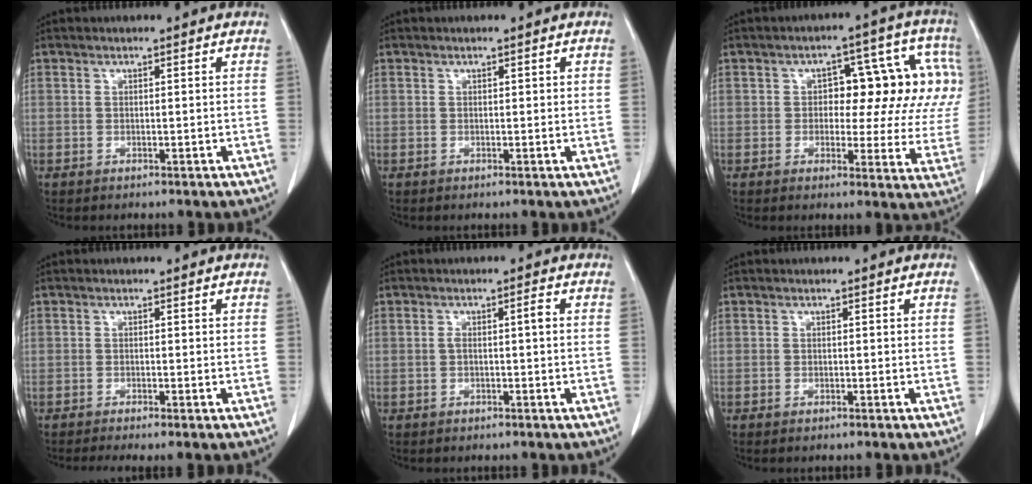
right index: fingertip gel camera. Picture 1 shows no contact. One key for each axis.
{"total": 0.6, "fx": 0.3, "fy": 0.3, "fz": 0.5, "tx": -0.004, "ty": 0.003, "tz": 0.004}
{"total": 13.9, "fx": 2.2, "fy": 6.6, "fz": 12.0, "tx": -0.130, "ty": 0.034, "tz": 0.025}
{"total": 2.2, "fx": -1.6, "fy": 0.0, "fz": 1.6, "tx": -0.027, "ty": -0.005, "tz": -0.030}
{"total": 1.8, "fx": 0.0, "fy": 0.2, "fz": 1.8, "tx": -0.031, "ty": 0.007, "tz": 0.002}
{"total": 0.5, "fx": -0.4, "fy": 0.1, "fz": 0.2, "tx": -0.007, "ty": -0.002, "tz": -0.008}